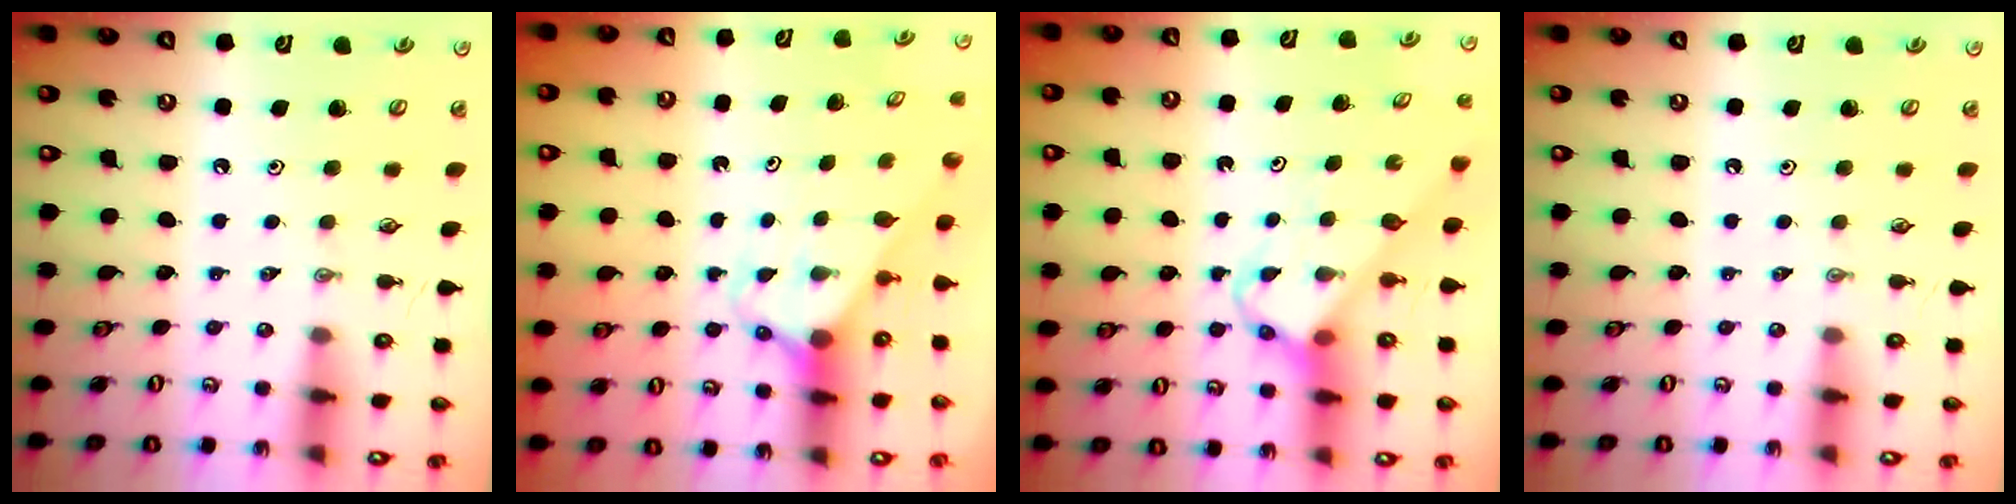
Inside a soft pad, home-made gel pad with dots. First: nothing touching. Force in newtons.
{"total": 2.8, "press": 2.8, "slide": 0.1}
{"total": 3.8, "press": 3.8, "slide": 0.2}
{"total": 0.0}